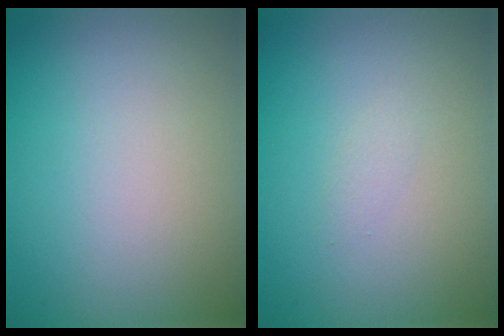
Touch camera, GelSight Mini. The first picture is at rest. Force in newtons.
{"total": 0.7, "press": 0.6, "slide": 0.1}